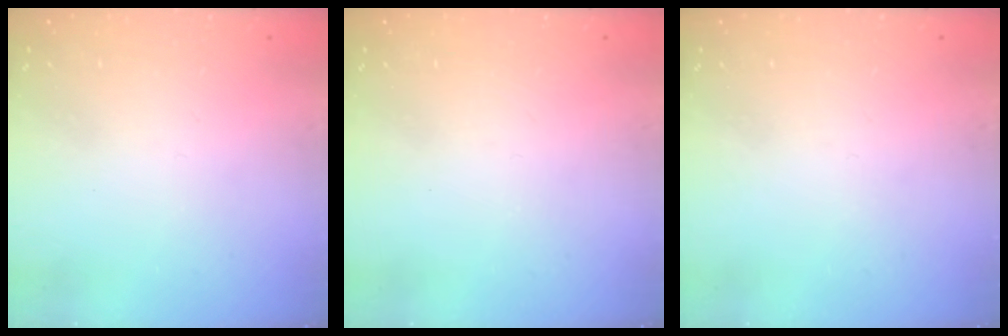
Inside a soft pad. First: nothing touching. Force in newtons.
{"total": 0.0}
{"total": 0.0}